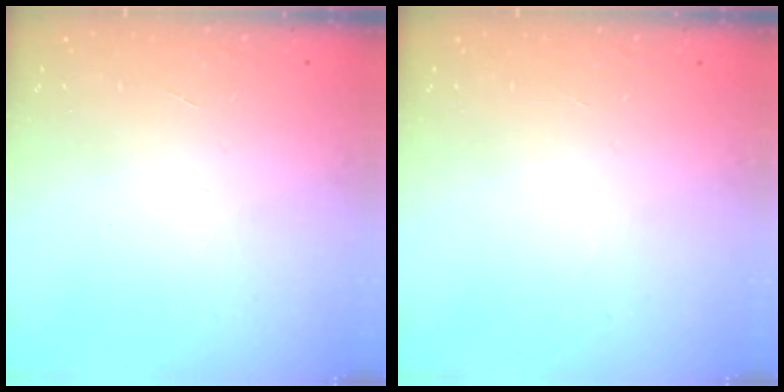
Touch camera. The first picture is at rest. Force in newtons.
{"total": 0.0}